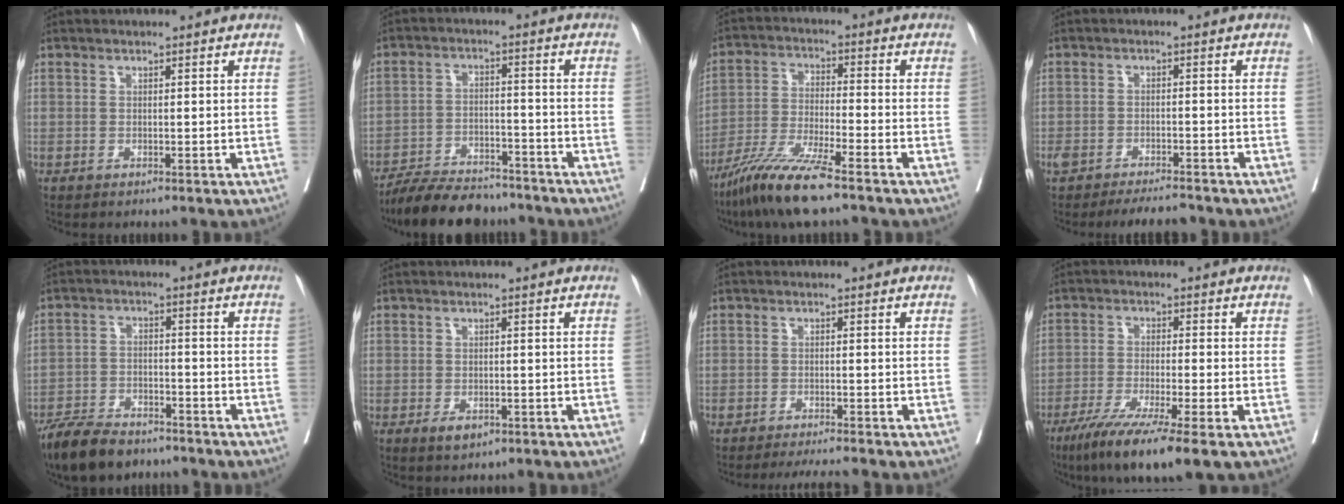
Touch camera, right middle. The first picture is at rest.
{"total": 12.5, "force": [-11.2, 3.4, 4.3], "torque": [-0.062, 0.004, -0.178]}
{"total": 10.1, "force": [-7.5, 0.0, 6.7], "torque": [-0.137, -0.032, -0.146]}
{"total": 6.7, "force": [-6.1, 1.3, 2.4], "torque": [-0.038, -0.005, -0.094]}
{"total": 9.1, "force": [-7.6, 3.3, 3.9], "torque": [-0.068, -0.015, -0.137]}
{"total": 2.6, "force": [-1.3, 1.5, 1.7], "torque": [-0.025, -0.001, -0.013]}
{"total": 3.8, "force": [-3.5, -0.4, 1.4], "torque": [-0.018, -0.010, -0.056]}
{"total": 11.1, "force": [-7.0, 0.2, 8.7], "torque": [-0.142, -0.029, -0.116]}